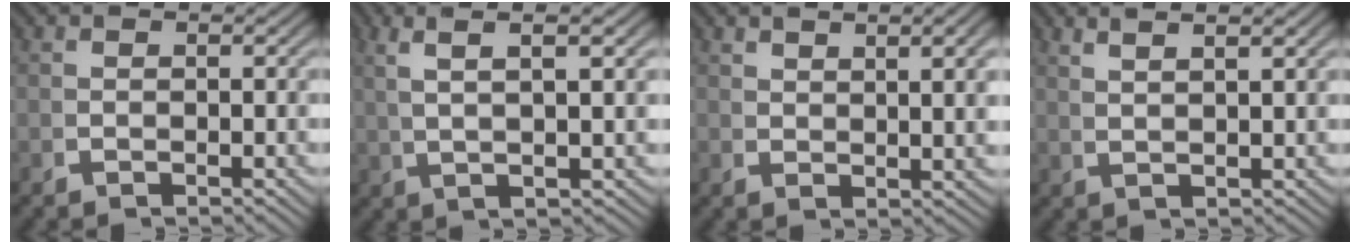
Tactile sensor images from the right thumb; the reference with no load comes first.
{"total": 6.2, "force": [3.4, 1.1, 5.1], "torque": [-0.073, 0.023, 0.055]}
{"total": 2.7, "force": [1.9, 0.2, 1.9], "torque": [-0.018, 0.004, 0.041]}
{"total": 3.4, "force": [2.8, -0.2, 2.0], "torque": [-0.025, 0.014, 0.053]}